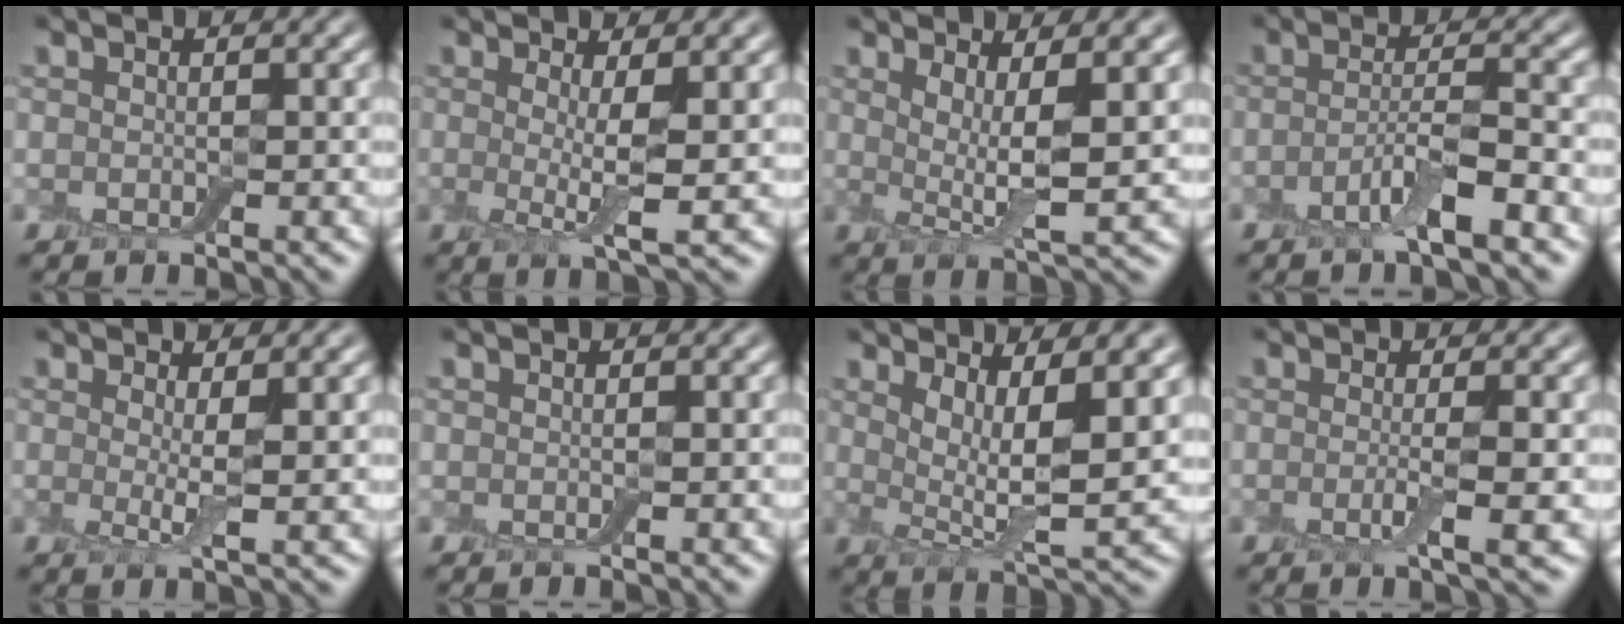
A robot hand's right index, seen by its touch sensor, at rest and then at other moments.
{"total": 3.6, "force": [0.5, 0.7, 3.4], "torque": [-0.055, -0.012, 0.008]}
{"total": 4.5, "force": [1.6, 0.9, 4.2], "torque": [-0.070, -0.006, 0.025]}
{"total": 3.8, "force": [-1.9, 0.6, 3.2], "torque": [-0.061, 0.006, -0.046]}
{"total": 2.4, "force": [0.6, 0.4, 2.3], "torque": [-0.045, -0.013, 0.008]}
{"total": 0.0}
{"total": 6.3, "force": [2.6, 1.8, 5.4], "torque": [-0.097, -0.011, 0.047]}
{"total": 2.6, "force": [-0.4, 0.5, 2.5], "torque": [-0.045, -0.009, -0.010]}